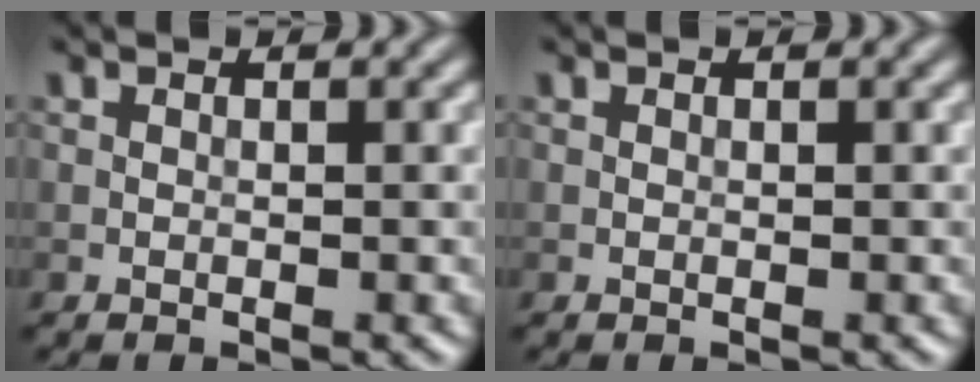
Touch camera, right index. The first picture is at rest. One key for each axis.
{"total": 0.0}